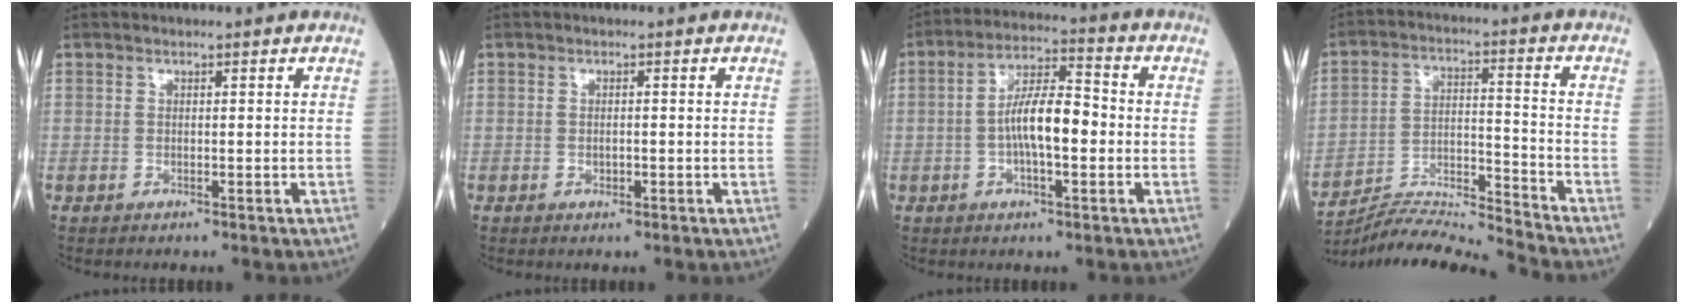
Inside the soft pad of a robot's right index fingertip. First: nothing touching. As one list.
[{"total": 0.9, "force": [-0.2, 0.5, 0.8], "torque": [-0.016, 0.000, 0.001]}, {"total": 8.7, "force": [-1.0, 2.3, 8.4], "torque": [-0.161, 0.018, -0.021]}, {"total": 11.4, "force": [-11.0, -3.0, 1.1], "torque": [-0.023, 0.022, -0.197]}]